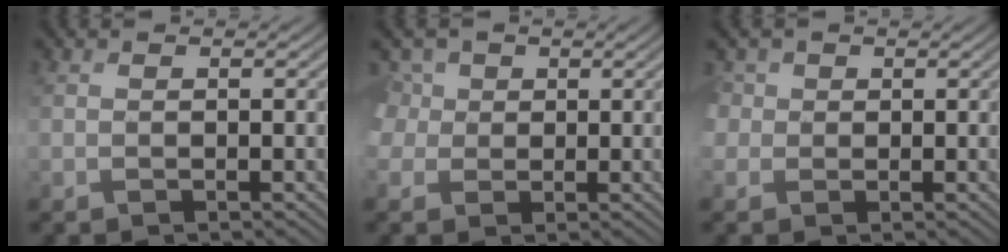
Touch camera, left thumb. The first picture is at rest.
{"total": 3.4, "force": [0.6, 3.2, 1.0], "torque": [-0.042, 0.004, 0.012]}
{"total": 1.9, "force": [0.2, 1.9, -0.1], "torque": [-0.006, -0.002, 0.006]}